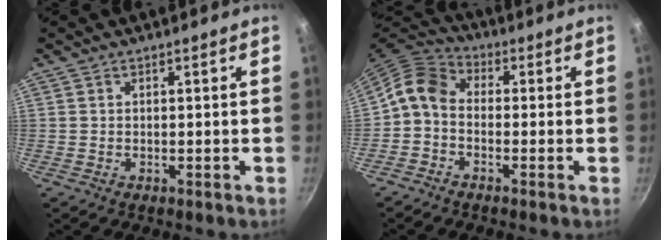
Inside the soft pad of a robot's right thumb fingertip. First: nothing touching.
{"total": 6.8, "force": [-1.6, 4.9, 4.5], "torque": [-0.088, 0.038, -0.051]}